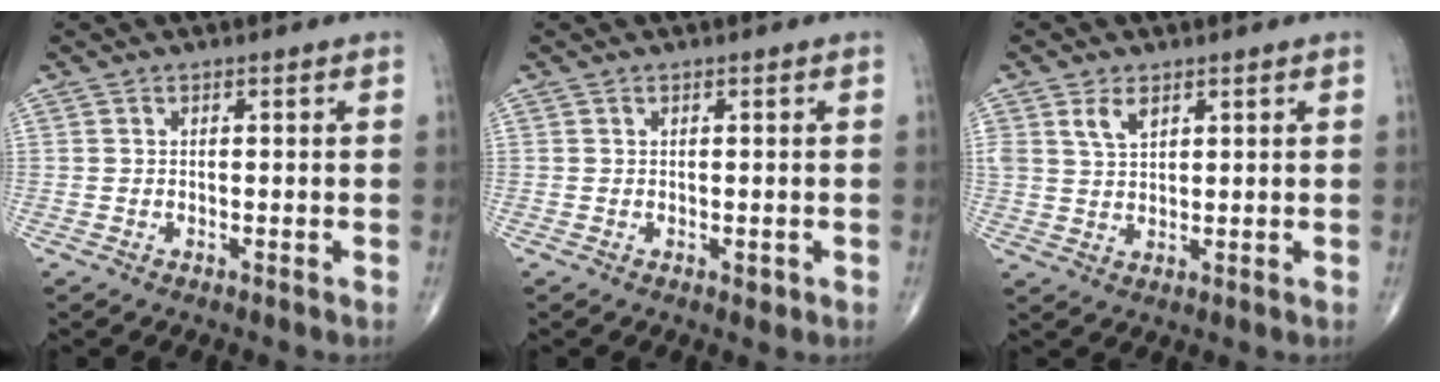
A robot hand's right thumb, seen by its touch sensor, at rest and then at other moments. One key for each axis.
{"total": 1.0, "fx": -0.1, "fy": 0.6, "fz": 0.7, "tx": -0.003, "ty": -0.001, "tz": -0.001}
{"total": 3.7, "fx": 2.1, "fy": 2.0, "fz": 2.3, "tx": -0.035, "ty": -0.010, "tz": 0.045}